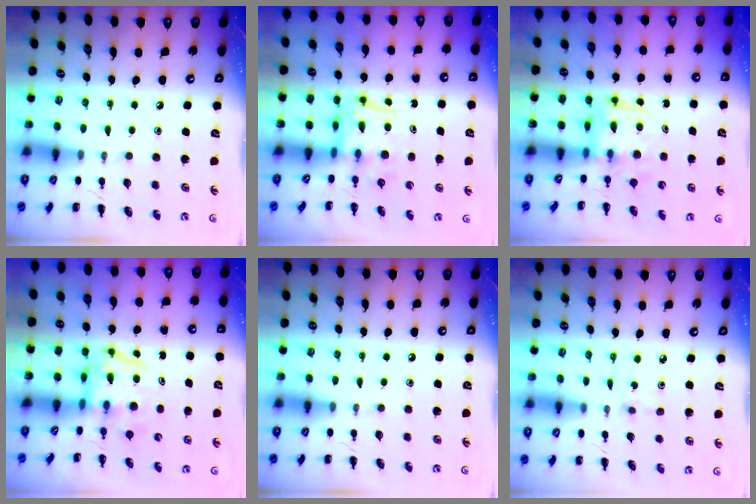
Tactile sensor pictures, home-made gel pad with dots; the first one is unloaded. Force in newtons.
{"total": 3.6, "press": 3.6, "slide": 0.2}
{"total": 3.6, "press": 3.6, "slide": 0.2}
{"total": 3.9, "press": 3.8, "slide": 0.6}
{"total": 0.0}
{"total": 1.2, "press": 1.1, "slide": 0.4}